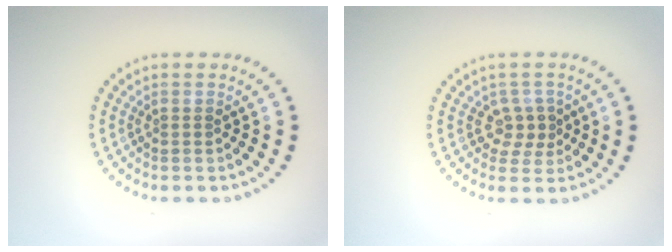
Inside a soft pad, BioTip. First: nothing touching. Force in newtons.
{"total": 2.1, "press": 1.8, "slide": 1.2}